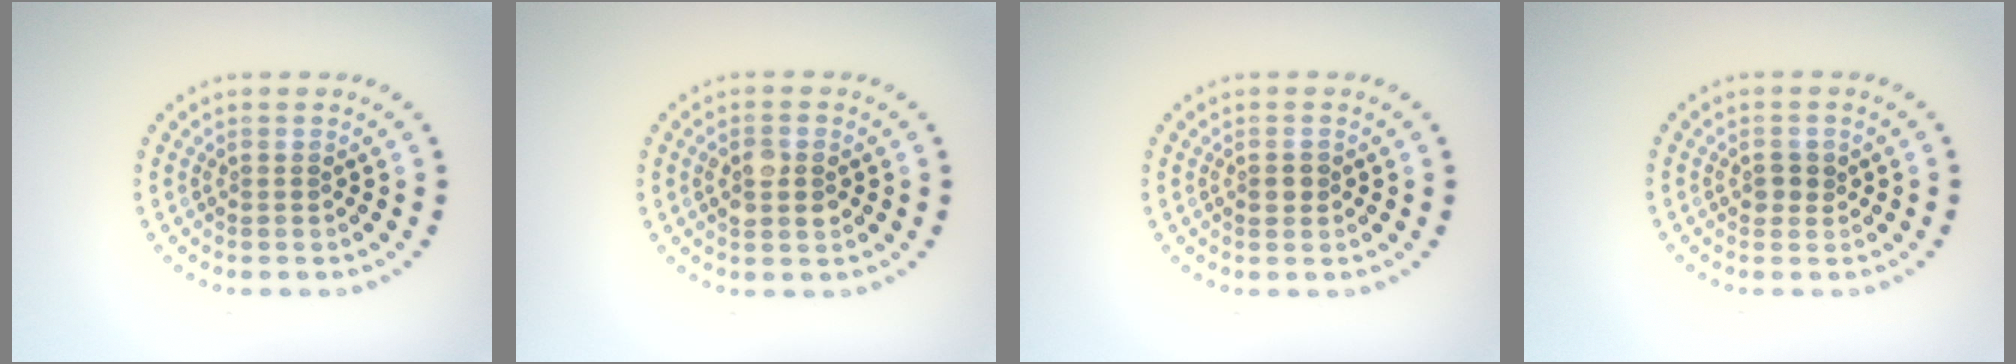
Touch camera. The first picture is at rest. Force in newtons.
{"total": 2.6, "press": 2.6, "slide": 0.2}
{"total": 1.1, "press": 1.1, "slide": 0.2}
{"total": 1.4, "press": 1.3, "slide": 0.5}